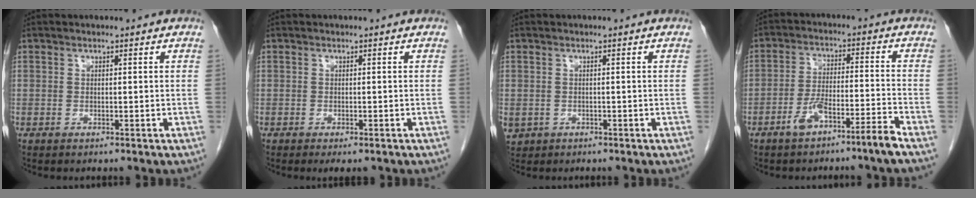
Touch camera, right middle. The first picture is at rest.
{"total": 1.9, "force": [-1.4, 0.6, 1.2], "torque": [-0.013, -0.006, -0.016]}
{"total": 2.6, "force": [-1.1, 2.3, 0.6], "torque": [-0.013, 0.000, -0.012]}
{"total": 6.5, "force": [-4.8, -0.2, 4.4], "torque": [-0.083, 0.011, -0.089]}